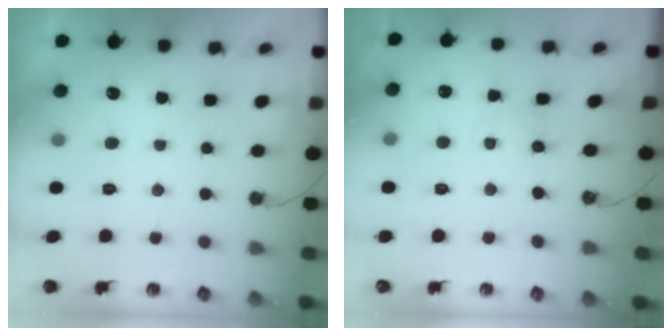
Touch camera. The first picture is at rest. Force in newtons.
{"total": 0.6, "press": 0.6, "slide": 0.1}